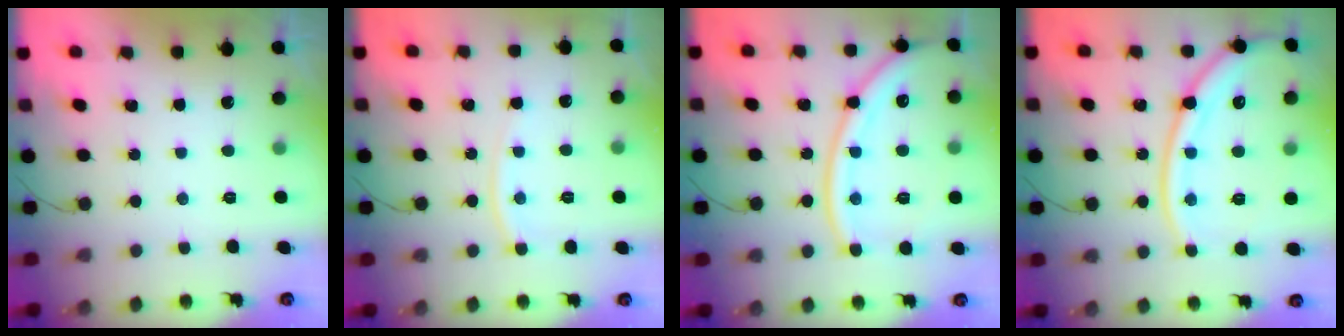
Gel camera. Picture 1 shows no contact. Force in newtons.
{"total": 7.0, "press": 7.0, "slide": 0.9}
{"total": 17.3, "press": 17.2, "slide": 1.8}
{"total": 16.7, "press": 16.6, "slide": 1.8}